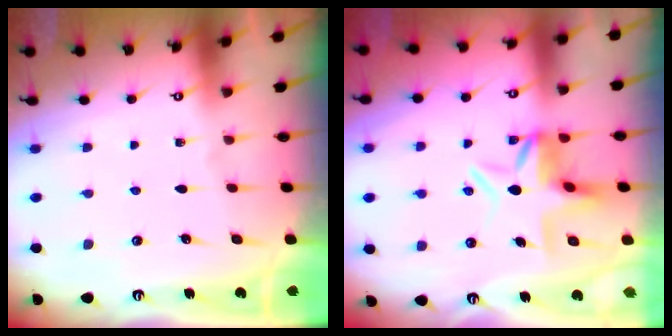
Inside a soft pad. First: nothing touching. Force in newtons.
{"total": 7.3, "press": 6.9, "slide": 2.4}